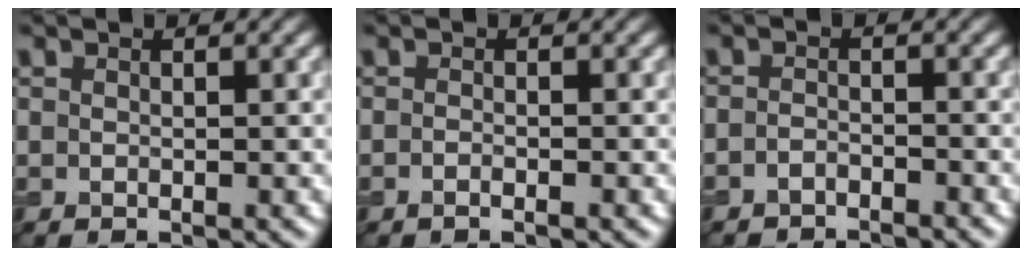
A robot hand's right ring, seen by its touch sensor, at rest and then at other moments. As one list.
[{"total": 1.1, "force": [-0.5, 0.4, 0.9], "torque": [-0.012, -0.002, -0.011]}, {"total": 1.9, "force": [-1.9, 0.4, 0.4], "torque": [-0.003, -0.003, -0.035]}]